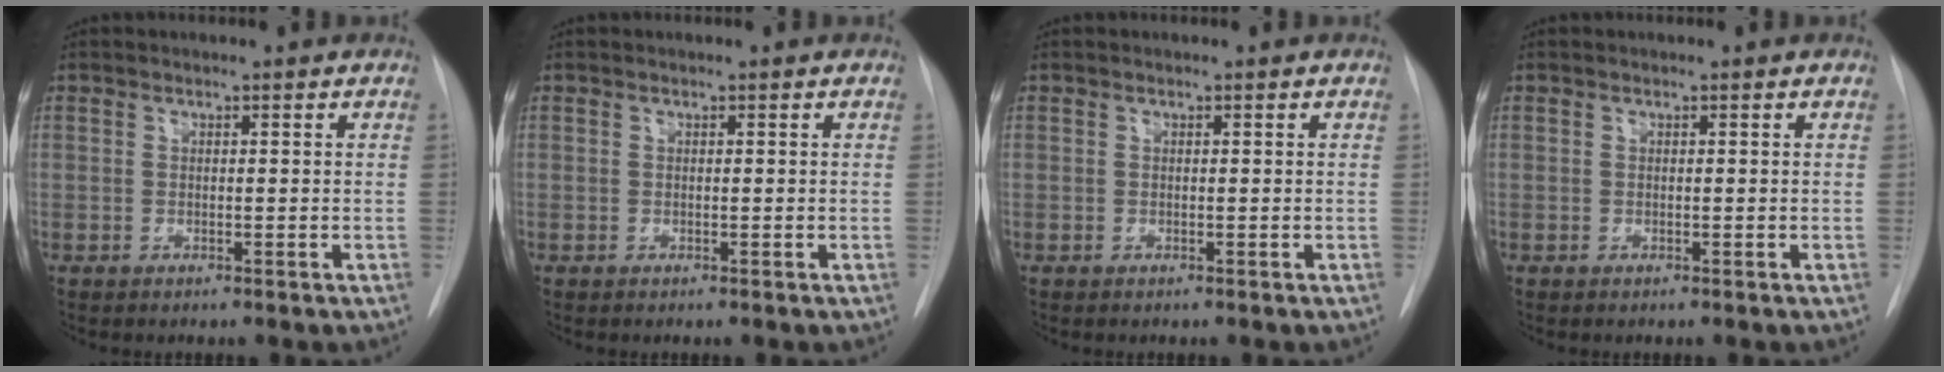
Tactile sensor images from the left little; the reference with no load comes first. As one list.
[{"total": 0.0}, {"total": 0.0}, {"total": 0.0}]